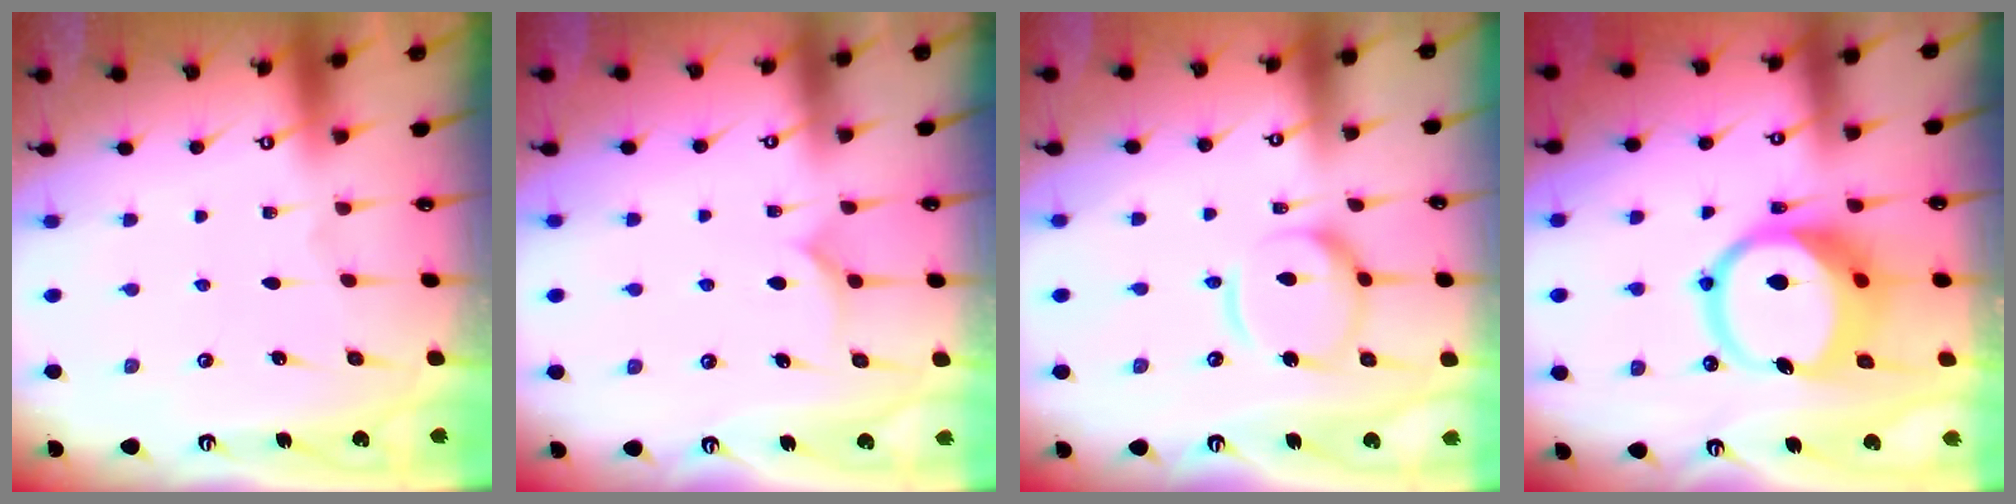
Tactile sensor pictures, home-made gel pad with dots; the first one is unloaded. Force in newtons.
{"total": 7.1, "press": 7.1, "slide": 0.4}
{"total": 13.9, "press": 13.8, "slide": 1.4}
{"total": 16.0, "press": 15.9, "slide": 2.1}